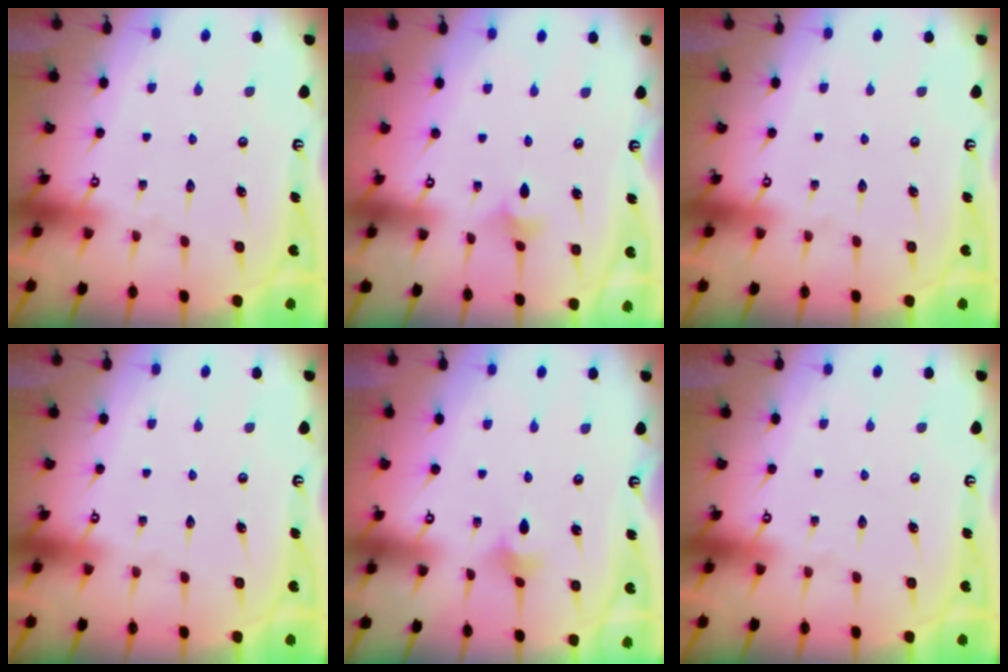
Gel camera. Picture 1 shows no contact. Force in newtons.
{"total": 3.4, "press": 3.3, "slide": 0.8}
{"total": 0.0}
{"total": 0.0}
{"total": 2.9, "press": 2.8, "slide": 0.6}
{"total": 0.0}